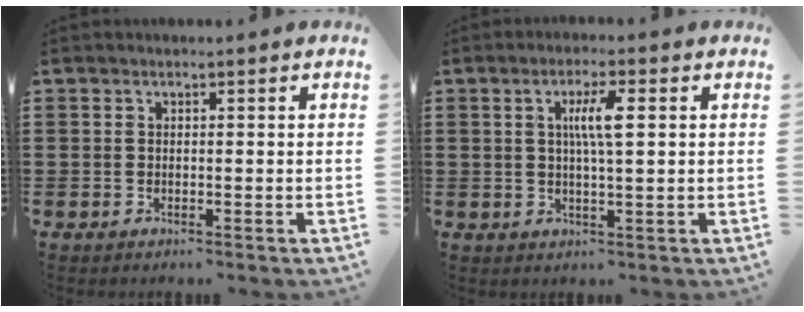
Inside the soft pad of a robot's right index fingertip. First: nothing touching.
{"total": 4.7, "force": [0.9, 0.7, 4.6], "torque": [-0.090, 0.006, 0.011]}